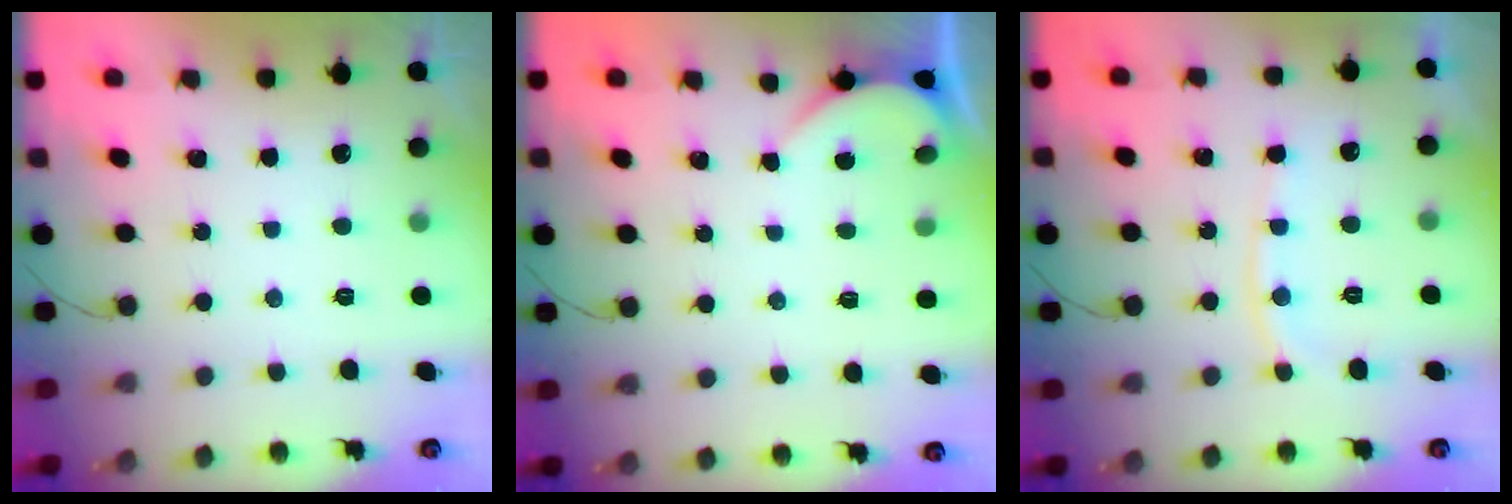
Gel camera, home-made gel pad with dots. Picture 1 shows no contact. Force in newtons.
{"total": 2.7, "press": 2.7, "slide": 0.3}
{"total": 9.0, "press": 8.9, "slide": 1.3}